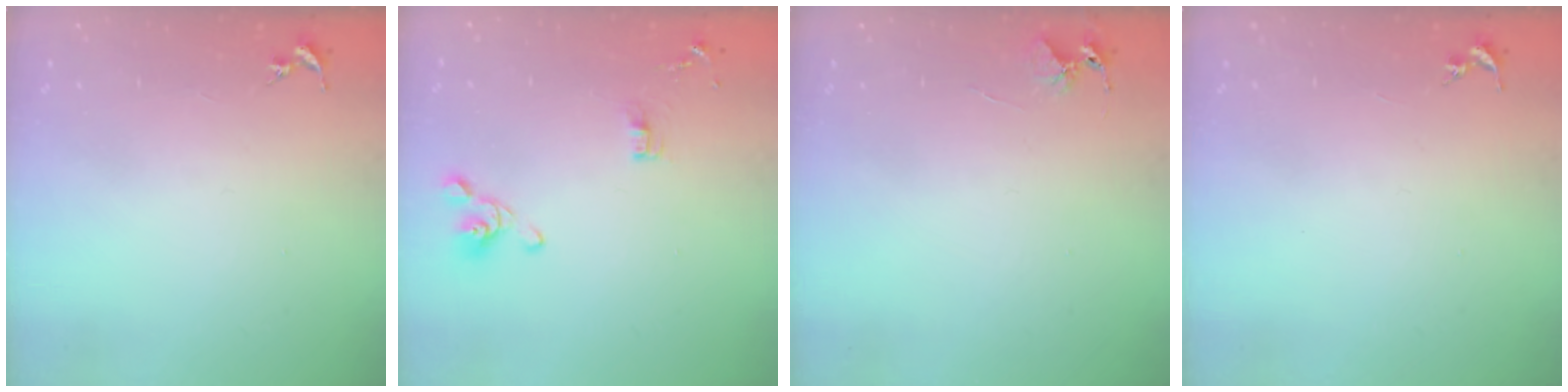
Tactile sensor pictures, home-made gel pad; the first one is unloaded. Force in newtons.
{"total": 7.7, "press": 7.3, "slide": 2.3}
{"total": 4.9, "press": 4.9, "slide": 0.3}
{"total": 0.0}